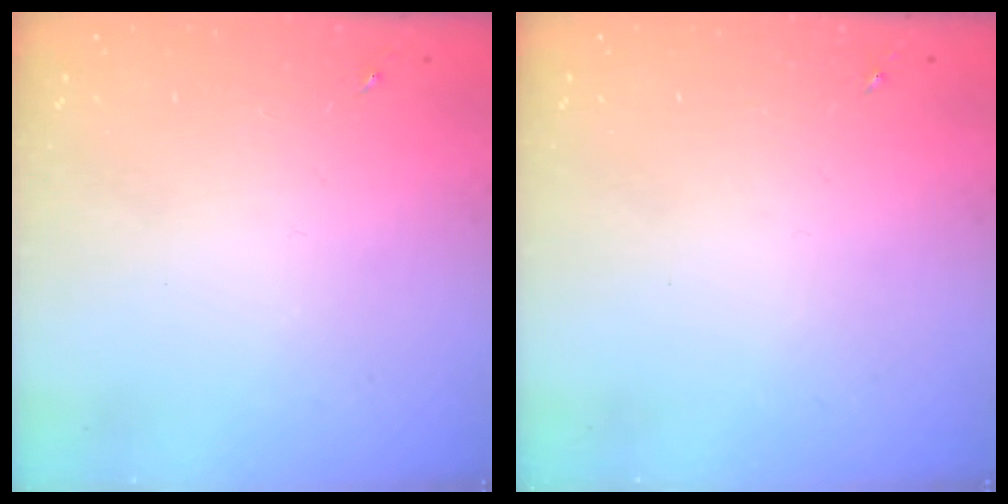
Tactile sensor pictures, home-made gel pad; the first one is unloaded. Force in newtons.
{"total": 0.0}